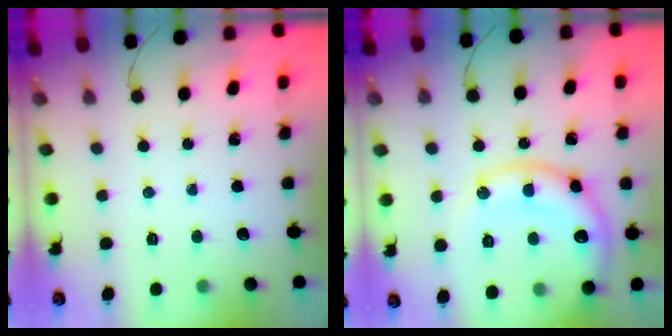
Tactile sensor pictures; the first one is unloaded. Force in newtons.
{"total": 16.5, "press": 16.4, "slide": 1.8}